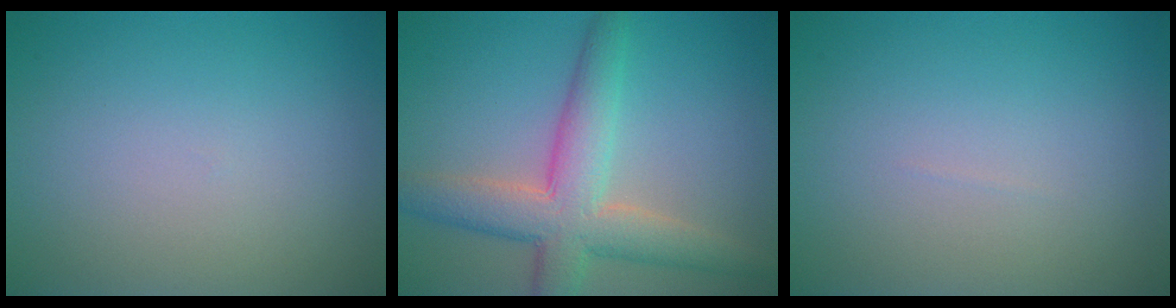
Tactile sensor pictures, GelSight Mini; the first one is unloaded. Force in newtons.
{"total": 6.4, "press": 6.4, "slide": 0.6}
{"total": 0.0}